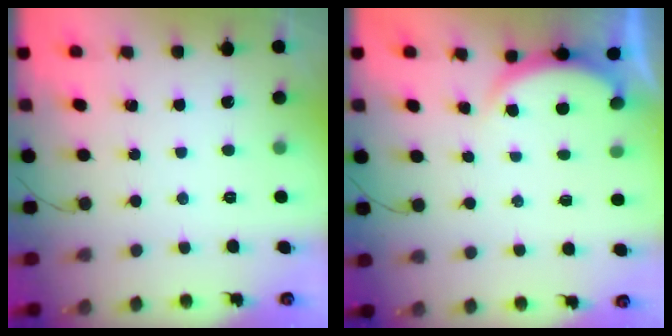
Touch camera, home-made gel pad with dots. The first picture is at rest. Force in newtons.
{"total": 3.0, "press": 2.9, "slide": 0.6}